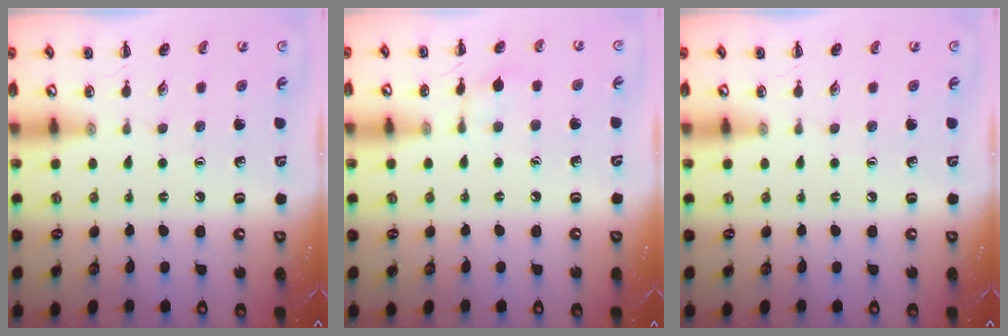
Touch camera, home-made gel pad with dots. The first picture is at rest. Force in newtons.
{"total": 6.5, "press": 6.2, "slide": 1.9}
{"total": 0.0}